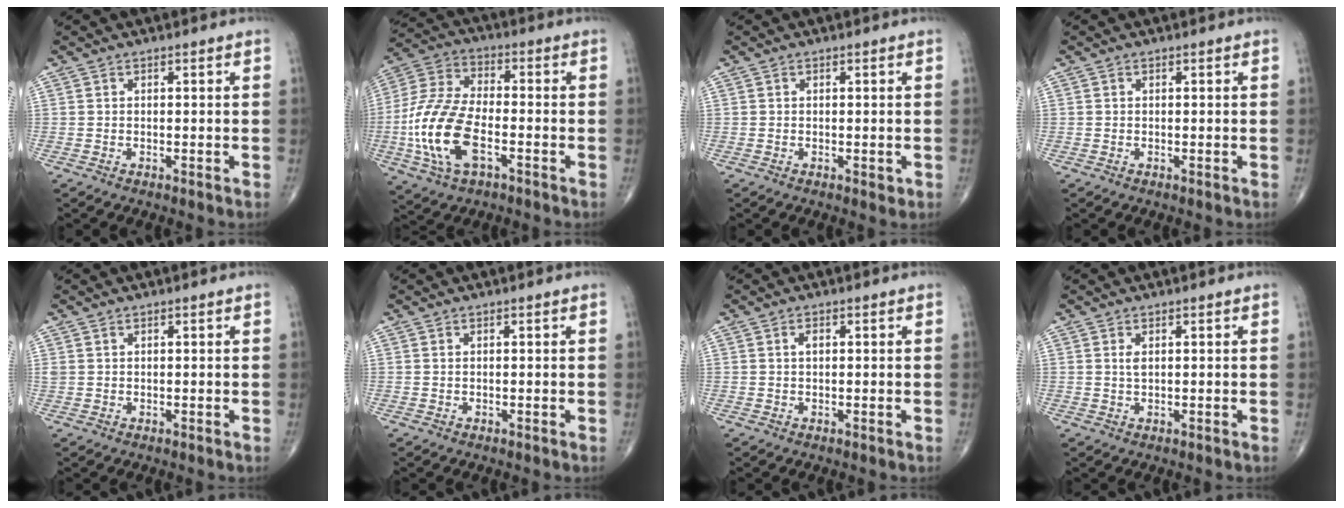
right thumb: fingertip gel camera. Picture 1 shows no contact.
{"total": 16.2, "force": [-4.5, 8.2, 13.2], "torque": [-0.285, 0.019, -0.087]}
{"total": 1.0, "force": [-0.1, 0.7, 0.7], "torque": [-0.007, -0.002, -0.002]}
{"total": 0.0}
{"total": 0.9, "force": [0.5, 0.7, 0.3], "torque": [-0.002, 0.002, 0.011]}
{"total": 0.0}
{"total": 1.5, "force": [0.4, 0.8, 1.1], "torque": [-0.020, 0.002, 0.006]}
{"total": 1.4, "force": [0.5, 0.6, 1.1], "torque": [-0.022, 0.000, 0.012]}